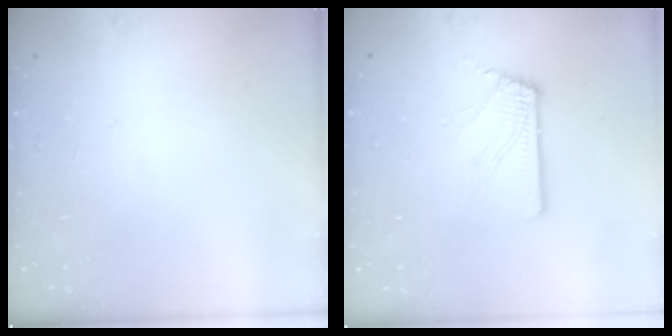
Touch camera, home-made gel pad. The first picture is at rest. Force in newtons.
{"total": 2.5, "press": 2.5, "slide": 0.3}